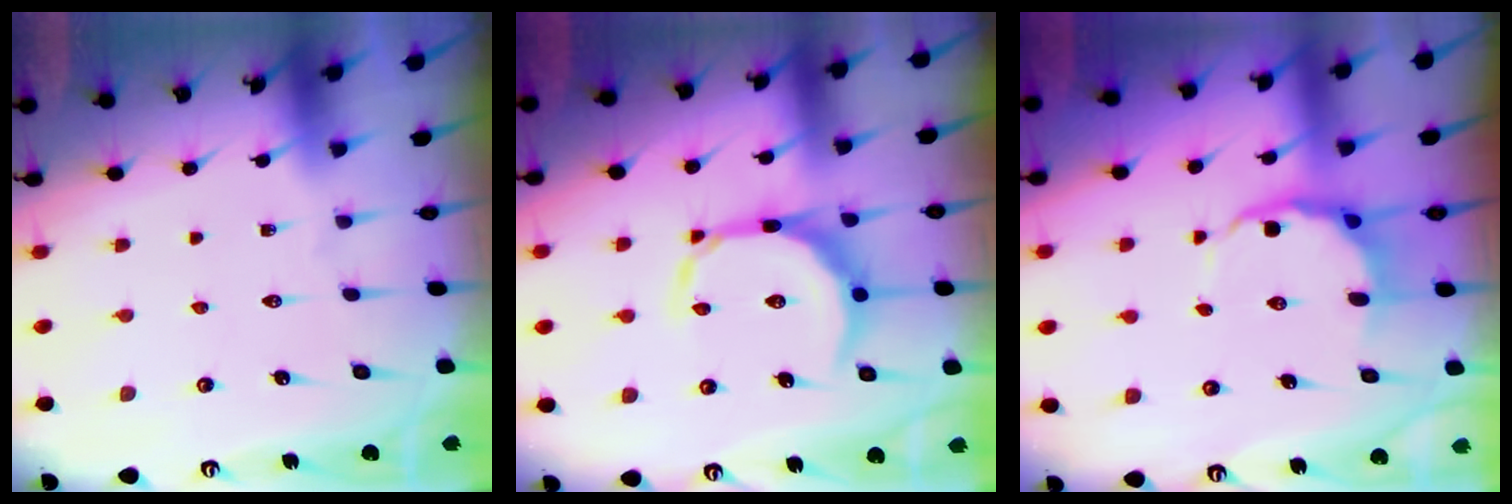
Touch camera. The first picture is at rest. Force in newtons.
{"total": 11.4, "press": 11.4, "slide": 0.3}
{"total": 7.0, "press": 6.7, "slide": 2.0}